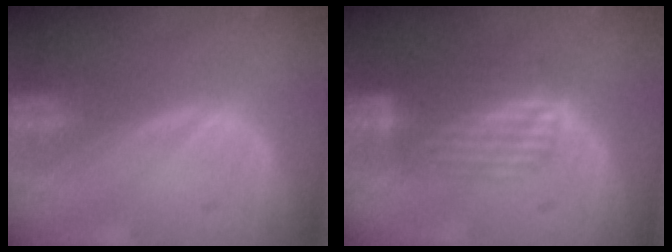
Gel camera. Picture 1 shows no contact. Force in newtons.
{"total": 6.8, "press": 5.7, "slide": 3.7}